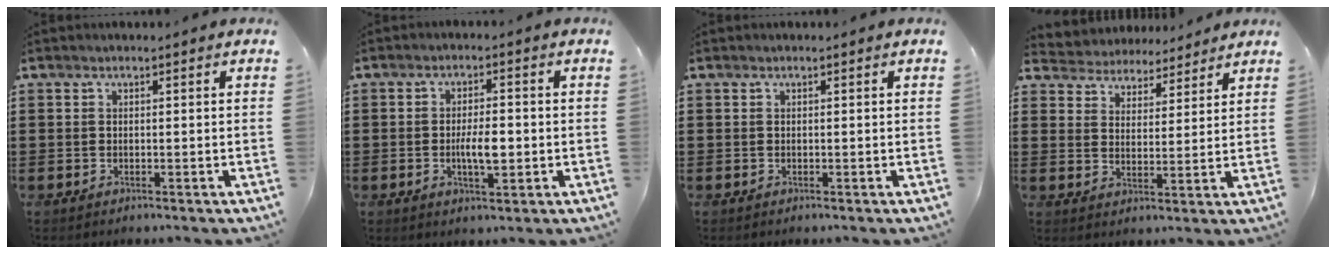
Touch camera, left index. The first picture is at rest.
{"total": 4.7, "force": [-0.6, 1.6, 4.4], "torque": [-0.070, 0.001, -0.013]}
{"total": 0.0}
{"total": 4.1, "force": [4.0, 0.7, -0.7], "torque": [-0.011, -0.025, 0.068]}